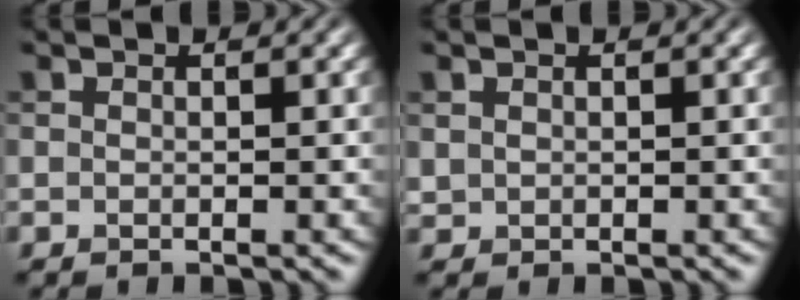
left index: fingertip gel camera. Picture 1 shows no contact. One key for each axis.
{"total": 0.6, "fx": 0.4, "fy": 0.4, "fz": 0.1, "tx": -0.002, "ty": -0.001, "tz": 0.011}